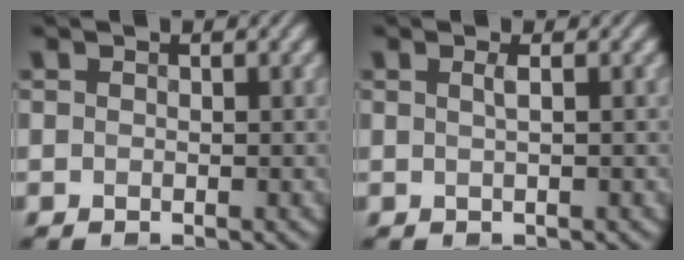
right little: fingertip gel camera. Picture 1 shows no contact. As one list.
[{"total": 0.8, "force": [0.3, 0.0, 0.7], "torque": [-0.014, 0.008, 0.003]}]